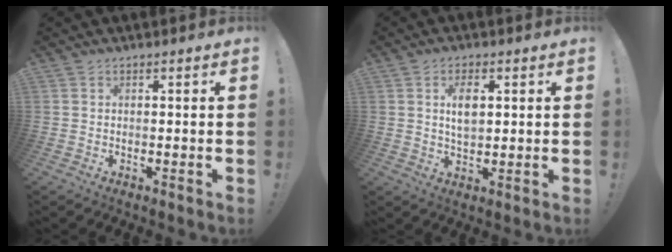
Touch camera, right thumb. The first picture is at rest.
{"total": 6.0, "force": [1.4, 3.2, 4.8], "torque": [-0.090, 0.000, 0.019]}